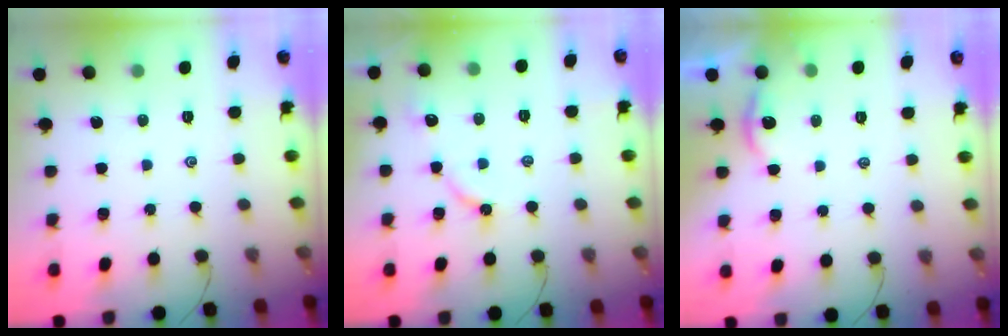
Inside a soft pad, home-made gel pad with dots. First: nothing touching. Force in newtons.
{"total": 5.8, "press": 5.8, "slide": 0.6}
{"total": 2.4, "press": 2.4, "slide": 0.1}